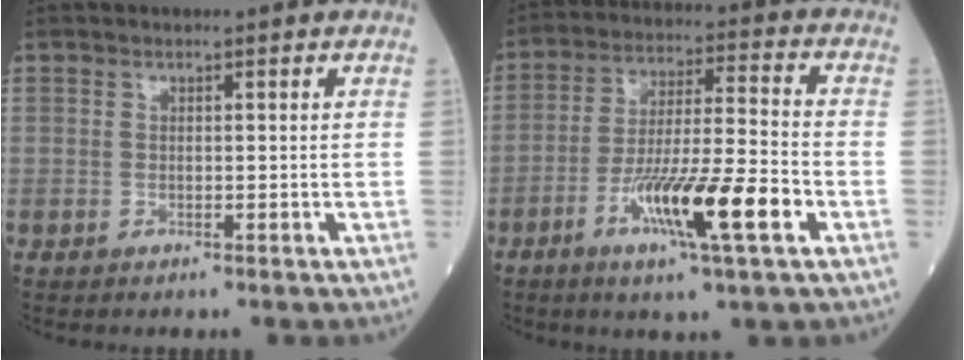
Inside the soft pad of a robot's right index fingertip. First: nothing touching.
{"total": 13.6, "force": [-5.6, 0.8, 12.4], "torque": [-0.224, -0.012, -0.099]}